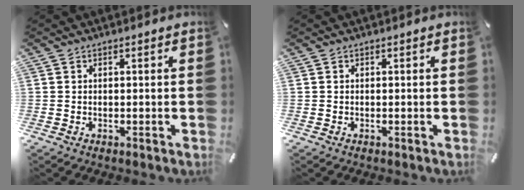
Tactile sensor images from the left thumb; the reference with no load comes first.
{"total": 0.0}